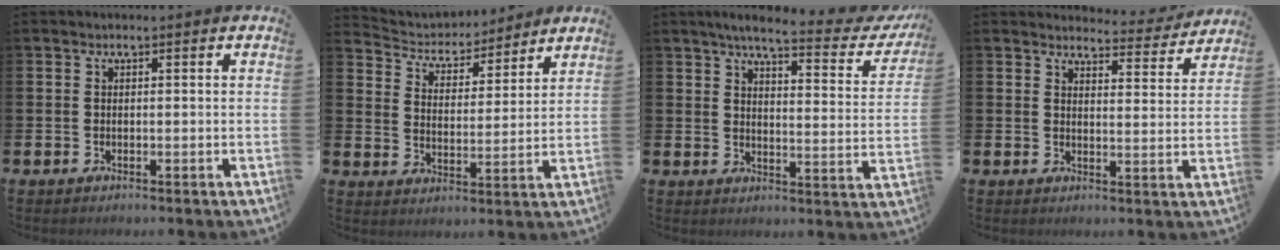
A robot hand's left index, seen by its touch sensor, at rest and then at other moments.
{"total": 4.8, "force": [4.6, 1.6, 0.2], "torque": [-0.034, -0.039, 0.076]}
{"total": 5.4, "force": [4.5, 0.8, 2.9], "torque": [-0.053, -0.038, 0.065]}
{"total": 3.7, "force": [3.6, 0.8, 0.3], "torque": [-0.001, -0.033, 0.058]}